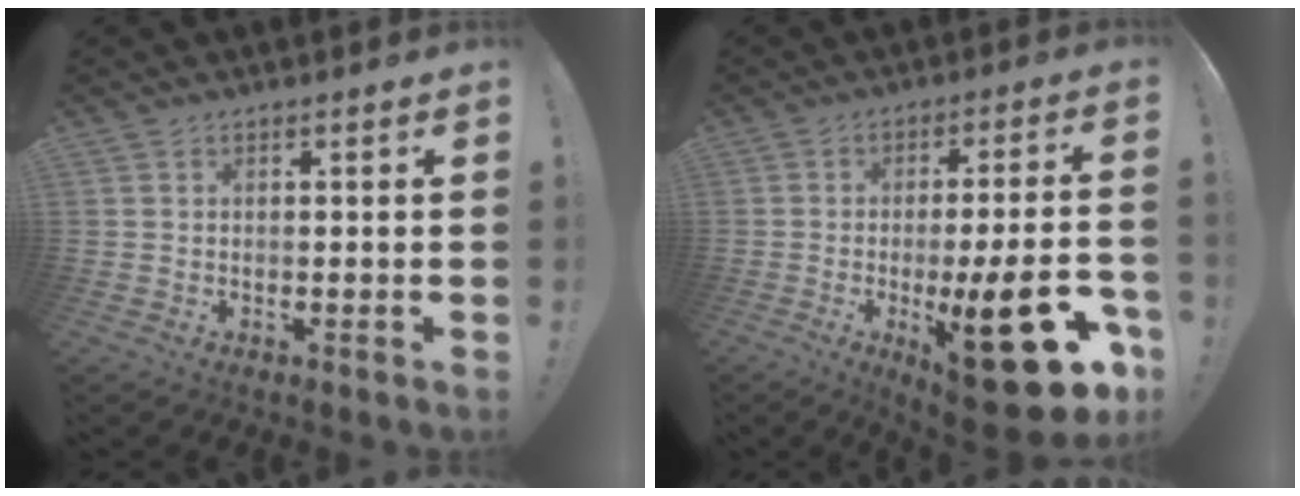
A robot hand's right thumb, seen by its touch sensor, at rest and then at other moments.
{"total": 23.5, "force": [-7.9, 5.9, 21.3], "torque": [-0.295, 0.034, -0.108]}